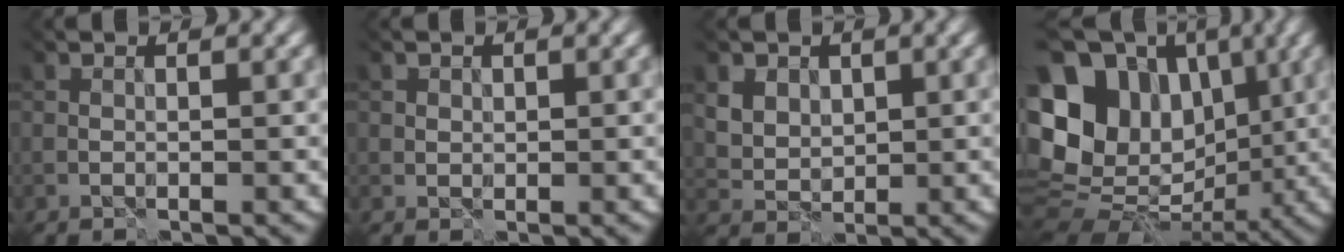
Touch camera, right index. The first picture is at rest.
{"total": 0.7, "force": [0.4, 0.5, -0.3], "torque": [0.007, -0.004, 0.008]}
{"total": 3.9, "force": [2.1, 3.0, 1.4], "torque": [-0.041, 0.002, 0.042]}
{"total": 15.2, "force": [3.7, 12.0, 8.6], "torque": [-0.169, 0.031, 0.074]}